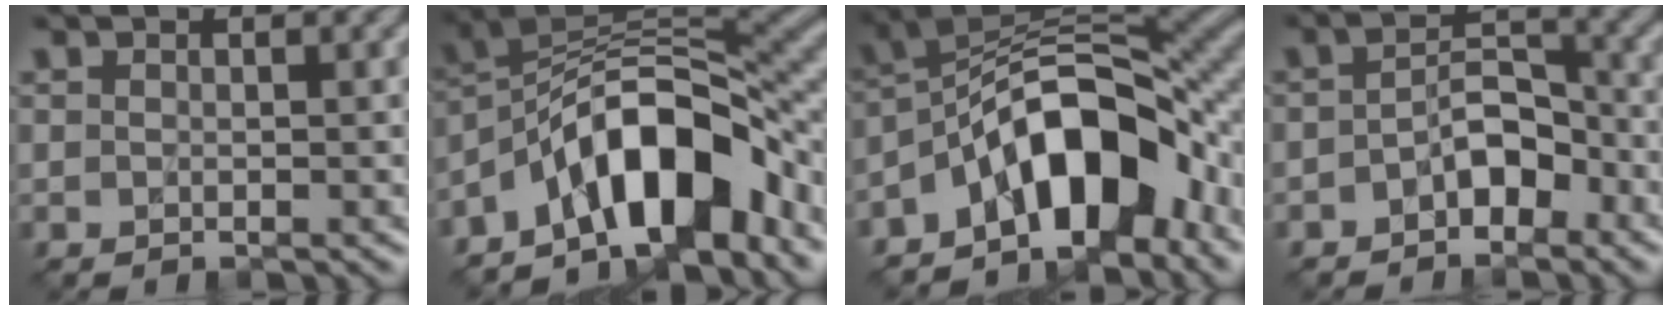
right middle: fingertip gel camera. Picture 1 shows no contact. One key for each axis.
{"total": 10.5, "fx": -5.7, "fy": 4.5, "fz": 7.6, "tx": -0.101, "ty": 0.019, "tz": -0.109}
{"total": 10.9, "fx": -5.3, "fy": 5.2, "fz": 7.9, "tx": -0.103, "ty": 0.021, "tz": -0.102}
{"total": 3.4, "fx": -1.7, "fy": 1.9, "fz": 2.3, "tx": -0.036, "ty": 0.013, "tz": -0.032}